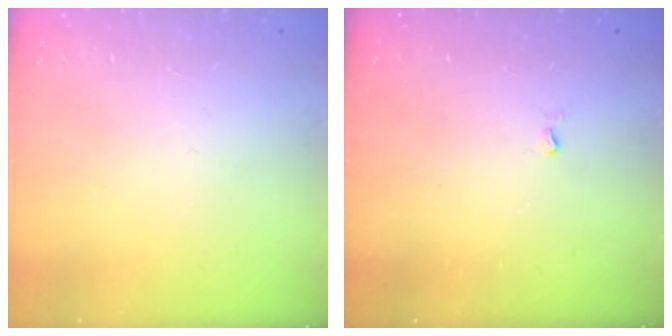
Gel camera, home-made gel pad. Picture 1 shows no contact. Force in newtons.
{"total": 2.6, "press": 2.6, "slide": 0.4}